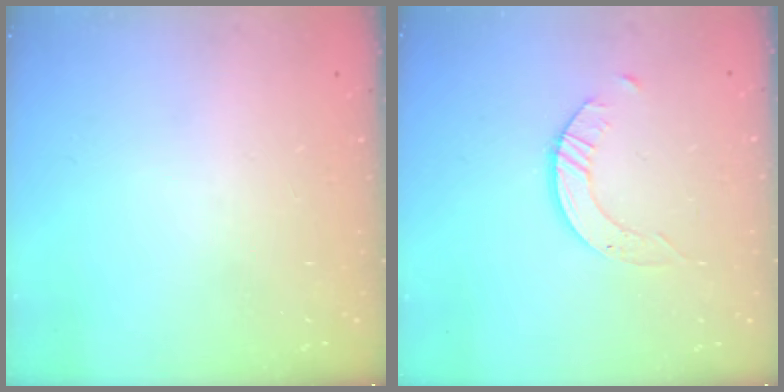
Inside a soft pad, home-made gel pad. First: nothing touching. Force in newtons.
{"total": 2.9, "press": 2.9, "slide": 0.3}